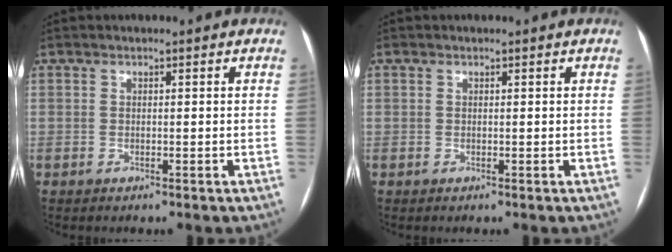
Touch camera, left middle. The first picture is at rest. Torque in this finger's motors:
{"motor_torque": [0.87, -0.52, 0.22, -0.02]}